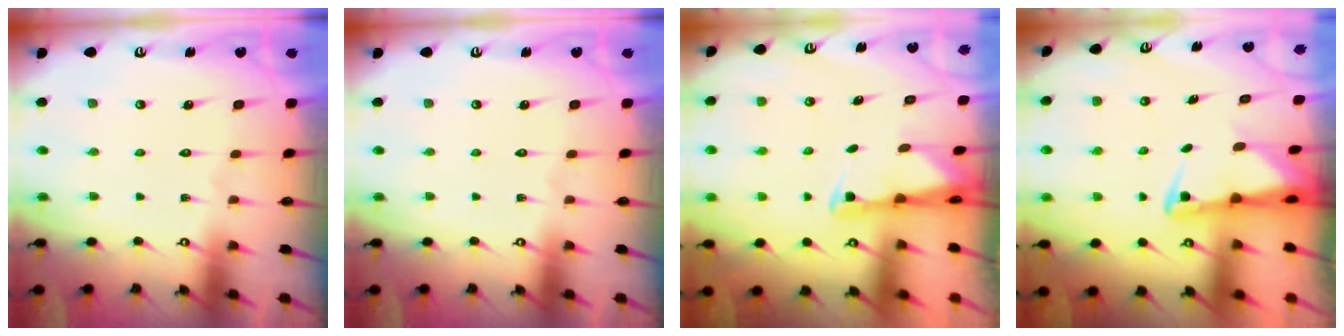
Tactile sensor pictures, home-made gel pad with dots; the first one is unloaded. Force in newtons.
{"total": 0.0}
{"total": 2.0, "press": 2.0, "slide": 0.3}
{"total": 2.8, "press": 2.8, "slide": 0.5}